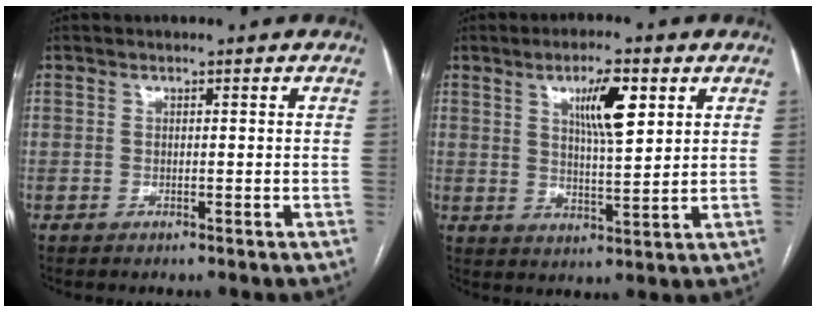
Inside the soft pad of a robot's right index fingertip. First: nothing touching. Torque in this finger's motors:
{"motor_torque": [0.47, 0.17, 0.45, 0.09]}